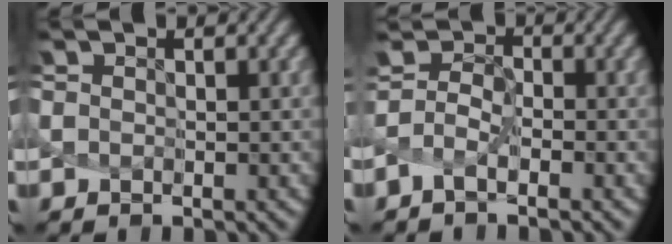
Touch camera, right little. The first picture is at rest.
{"total": 1.7, "force": [-1.3, 0.4, 1.0], "torque": [-0.025, 0.001, -0.032]}